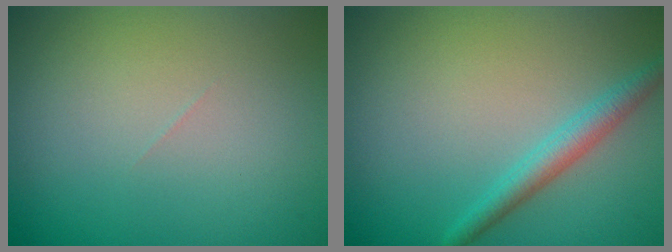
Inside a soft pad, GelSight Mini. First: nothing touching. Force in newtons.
{"total": 2.4, "press": 2.4, "slide": 0.1}